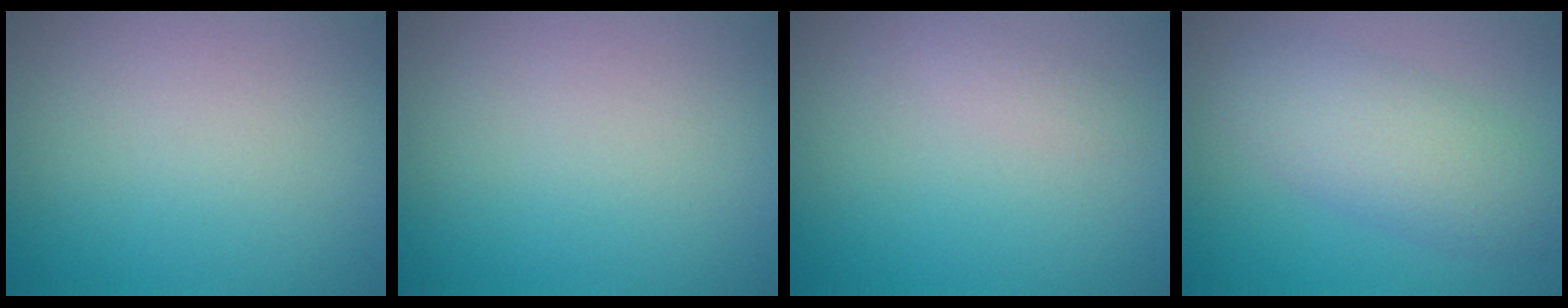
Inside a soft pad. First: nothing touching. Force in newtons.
{"total": 0.0}
{"total": 0.8, "press": 0.8, "slide": 0.0}
{"total": 4.6, "press": 4.6, "slide": 0.2}